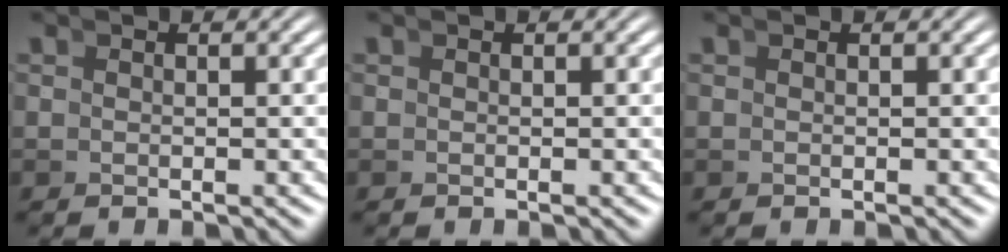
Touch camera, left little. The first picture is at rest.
{"total": 0.0}
{"total": 0.0}